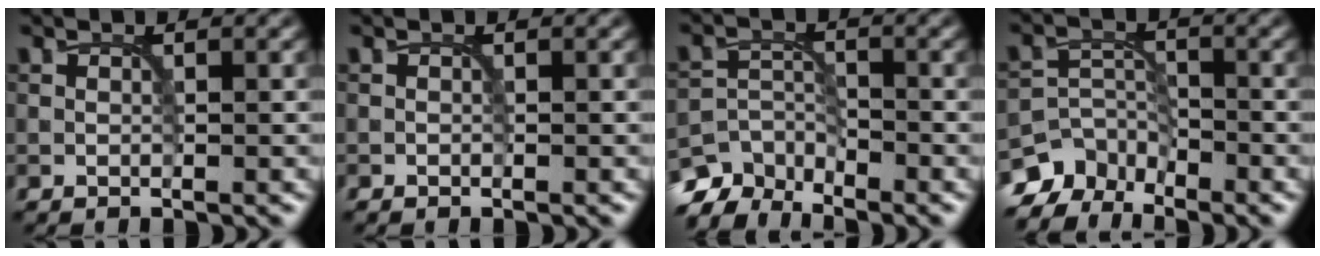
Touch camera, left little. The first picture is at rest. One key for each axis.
{"total": 0.0}
{"total": 4.8, "fx": -4.3, "fy": 1.8, "fz": 1.0, "tx": -0.011, "ty": -0.008, "tz": -0.084}
{"total": 5.6, "fx": -4.7, "fy": 2.8, "fz": 1.1, "tx": -0.005, "ty": -0.004, "tz": -0.086}